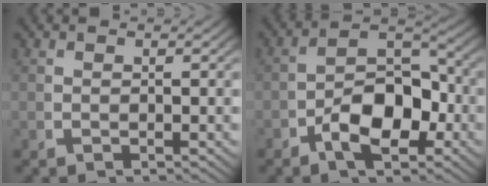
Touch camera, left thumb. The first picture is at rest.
{"total": 7.7, "force": [-1.8, 4.4, 6.1], "torque": [-0.099, -0.016, -0.029]}